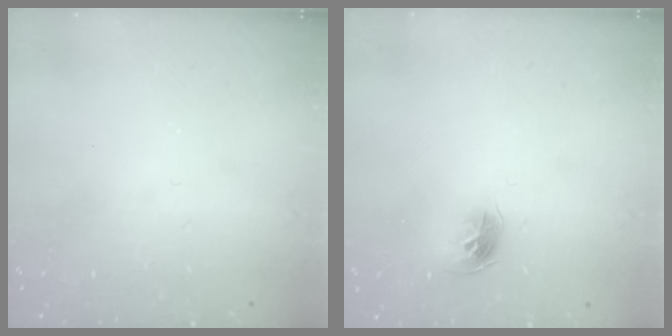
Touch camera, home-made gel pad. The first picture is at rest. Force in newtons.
{"total": 8.0, "press": 8.0, "slide": 0.7}